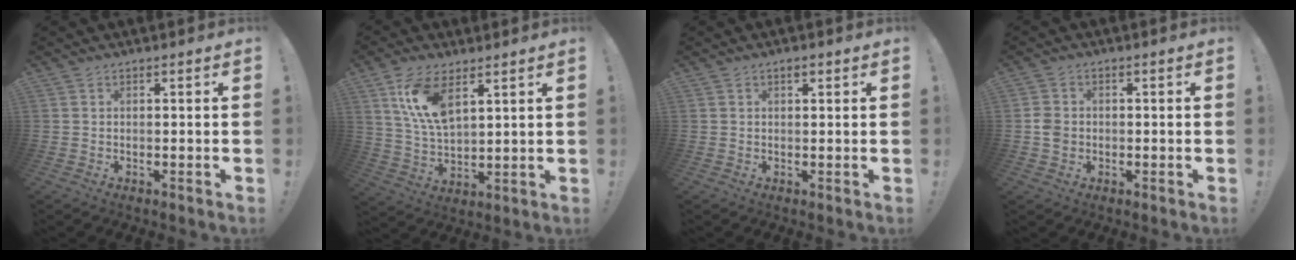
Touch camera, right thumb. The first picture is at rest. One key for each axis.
{"total": 11.6, "fx": 6.4, "fy": 5.3, "fz": 8.0, "tx": -0.165, "ty": -0.018, "tz": 0.117}
{"total": 1.5, "fx": 0.9, "fy": 0.6, "fz": 1.0, "tx": -0.019, "ty": 0.001, "tz": 0.016}
{"total": 3.8, "fx": -0.7, "fy": 3.3, "fz": 1.8, "tx": -0.032, "ty": 0.007, "tz": -0.011}